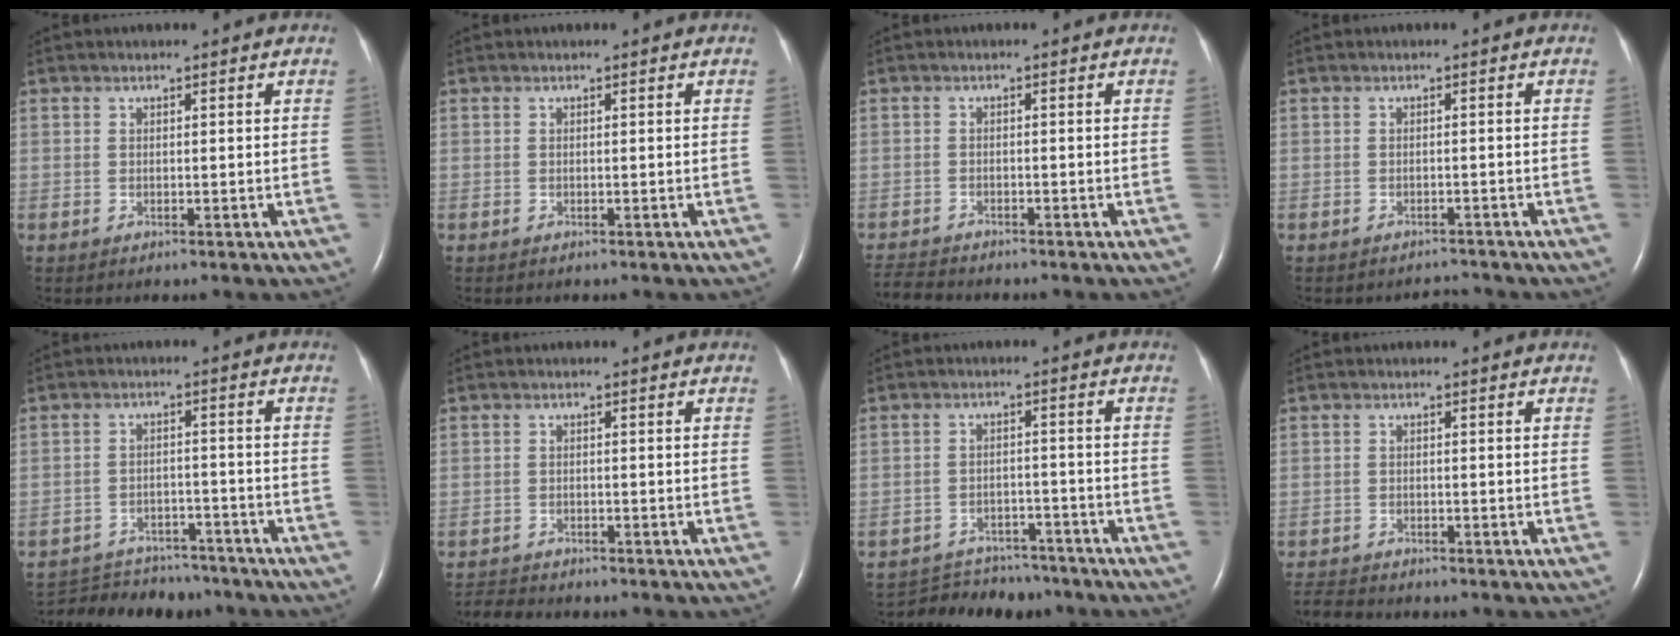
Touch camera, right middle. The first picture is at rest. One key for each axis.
{"total": 0.0}
{"total": 4.1, "fx": -4.0, "fy": 0.3, "fz": 0.4, "tx": -0.008, "ty": -0.017, "tz": -0.071}
{"total": 1.6, "fx": -1.5, "fy": 0.1, "fz": -0.5, "tx": 0.007, "ty": -0.007, "tz": -0.019}
{"total": 14.3, "fx": -12.9, "fy": 4.9, "fz": 3.6, "tx": -0.073, "ty": 0.005, "tz": -0.178}
{"total": 3.9, "fx": -3.8, "fy": 0.4, "fz": 0.4, "tx": -0.004, "ty": -0.015, "tz": -0.063}
{"total": 11.6, "fx": -10.7, "fy": 4.1, "fz": 1.9, "tx": -0.035, "ty": 0.007, "tz": -0.146}
{"total": 4.1, "fx": -4.0, "fy": 0.4, "fz": 0.5, "tx": -0.009, "ty": -0.016, "tz": -0.070}